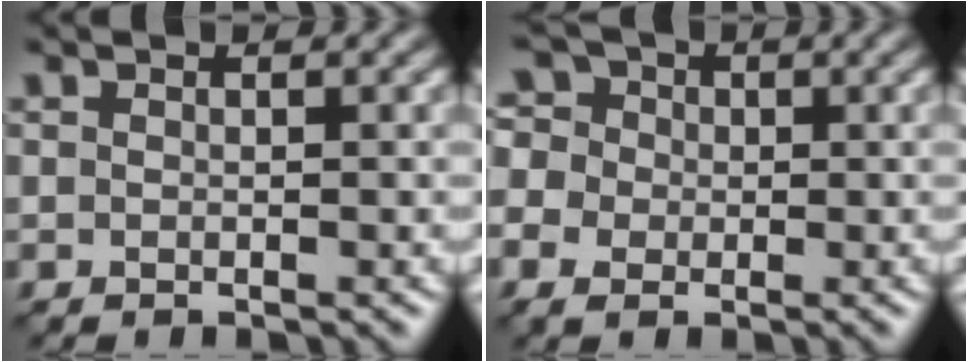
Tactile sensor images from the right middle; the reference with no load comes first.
{"total": 6.1, "force": [-0.6, 5.2, 3.0], "torque": [-0.069, 0.020, -0.035]}